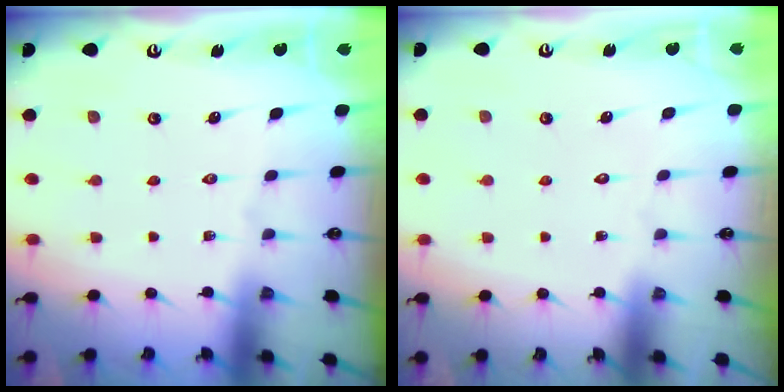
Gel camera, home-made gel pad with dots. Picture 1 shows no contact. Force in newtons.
{"total": 1.8, "press": 1.8, "slide": 0.1}